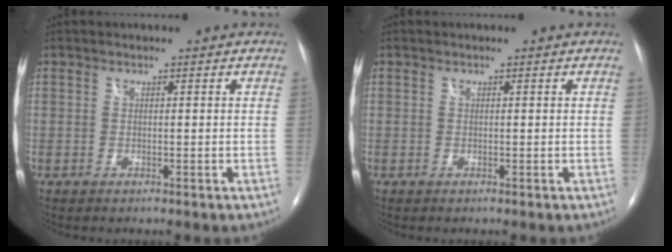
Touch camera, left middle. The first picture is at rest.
{"total": 0.0}